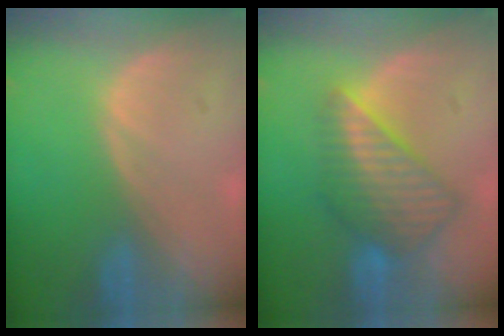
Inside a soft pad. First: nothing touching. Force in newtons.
{"total": 8.1, "press": 7.2, "slide": 3.8}